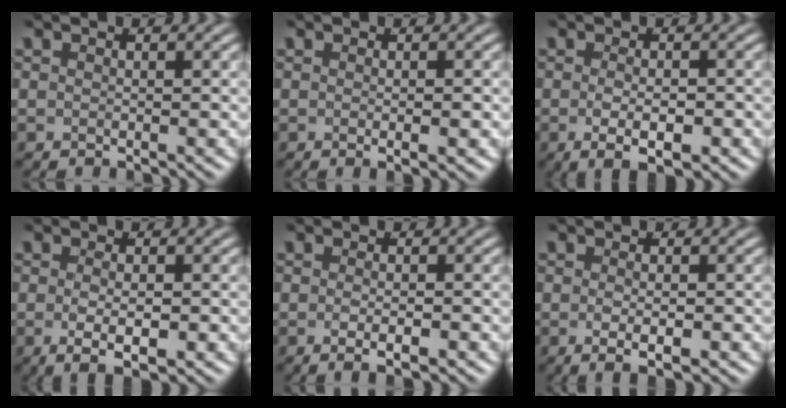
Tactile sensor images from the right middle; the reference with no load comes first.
{"total": 1.0, "force": [-0.3, -0.3, 0.9], "torque": [-0.013, -0.004, -0.003]}
{"total": 3.9, "force": [-1.6, 1.3, 3.3], "torque": [-0.059, -0.017, -0.014]}
{"total": 3.6, "force": [-1.3, 1.0, 3.2], "torque": [-0.060, -0.018, -0.009]}
{"total": 1.9, "force": [-1.1, -0.2, 1.4], "torque": [-0.030, -0.009, -0.012]}
{"total": 2.3, "force": [-1.0, 0.1, 2.0], "torque": [-0.040, -0.011, -0.008]}